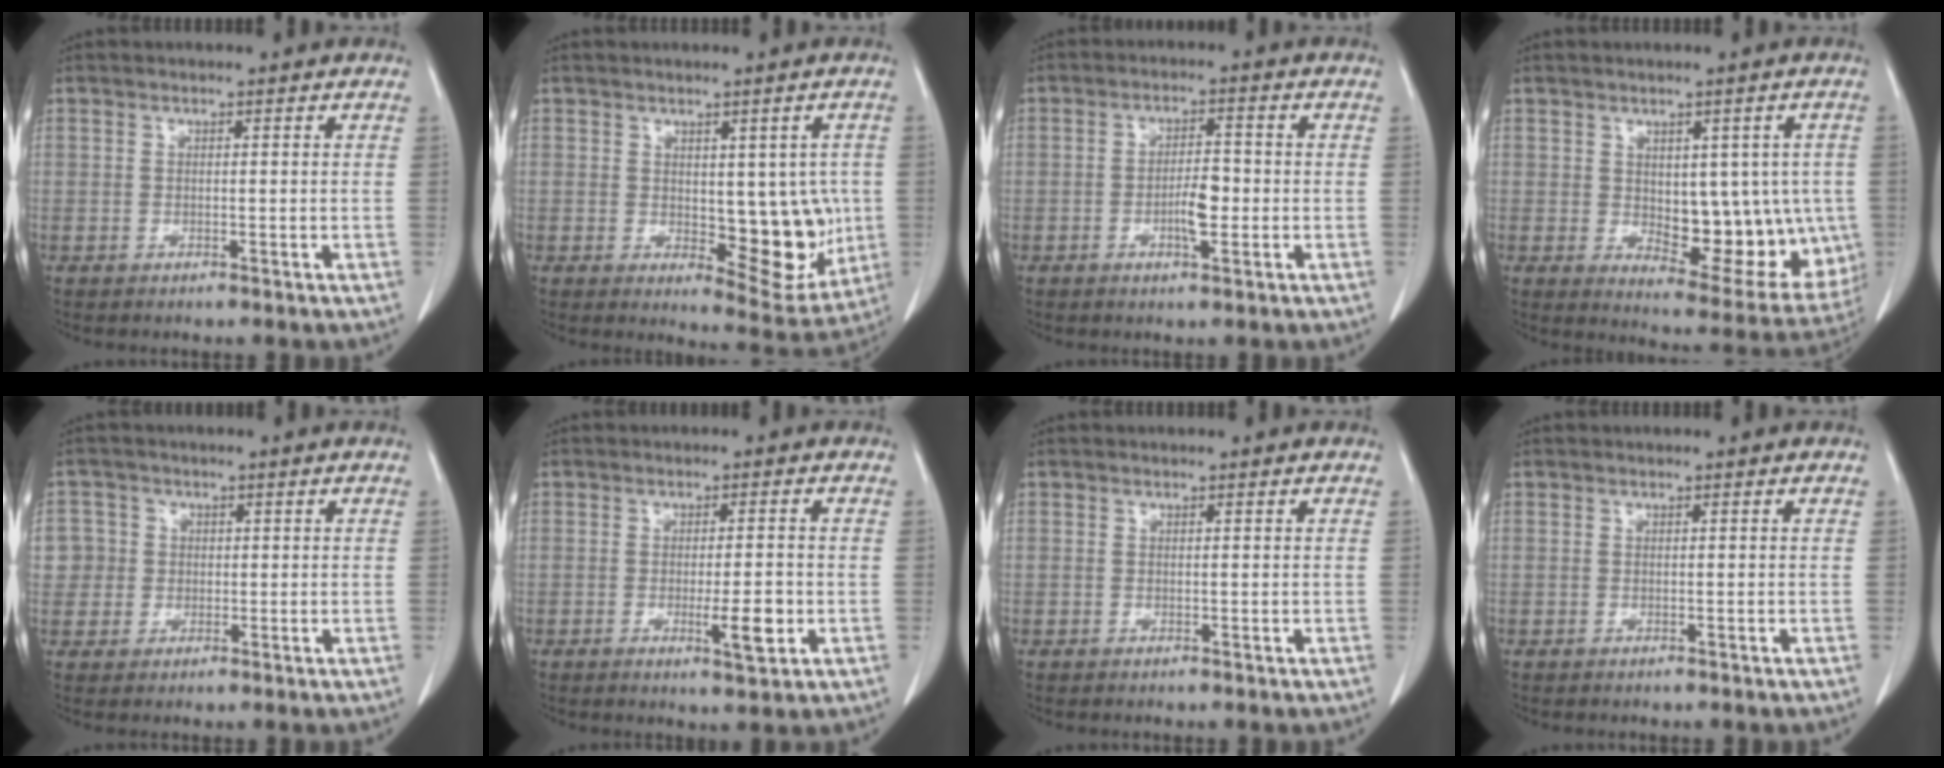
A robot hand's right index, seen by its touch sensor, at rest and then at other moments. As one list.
[{"total": 9.8, "force": [-0.5, 4.7, 8.7], "torque": [-0.084, -0.006, 0.010]}, {"total": 4.5, "force": [-1.1, 1.3, 4.2], "torque": [-0.075, 0.002, -0.017]}, {"total": 13.8, "force": [-0.5, 6.7, 12.0], "torque": [-0.141, -0.002, 0.015]}, {"total": 5.6, "force": [0.6, 5.6, 0.5], "torque": [-0.006, 0.020, 0.013]}, {"total": 4.7, "force": [-1.3, 0.7, 4.5], "torque": [-0.068, -0.004, -0.016]}, {"total": 0.0}, {"total": 0.0}]